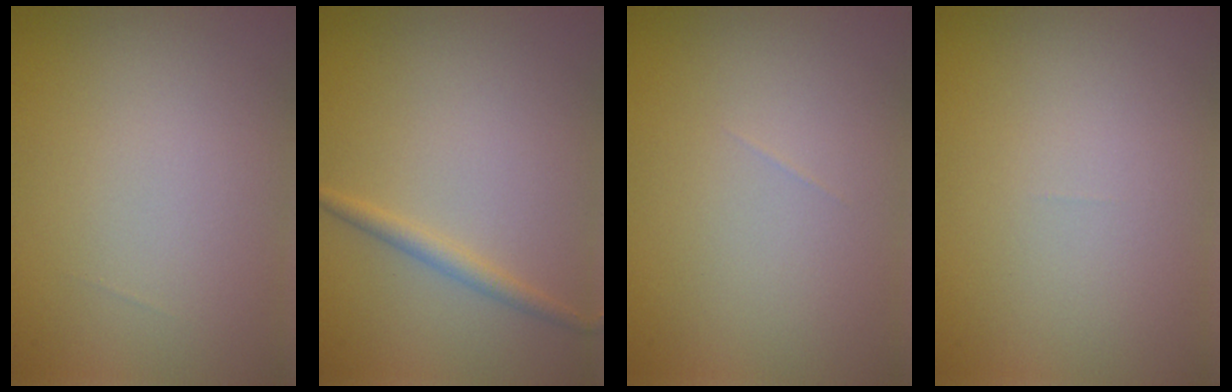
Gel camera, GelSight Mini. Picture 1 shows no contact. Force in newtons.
{"total": 1.4, "press": 1.4, "slide": 0.1}
{"total": 0.0}
{"total": 0.0}